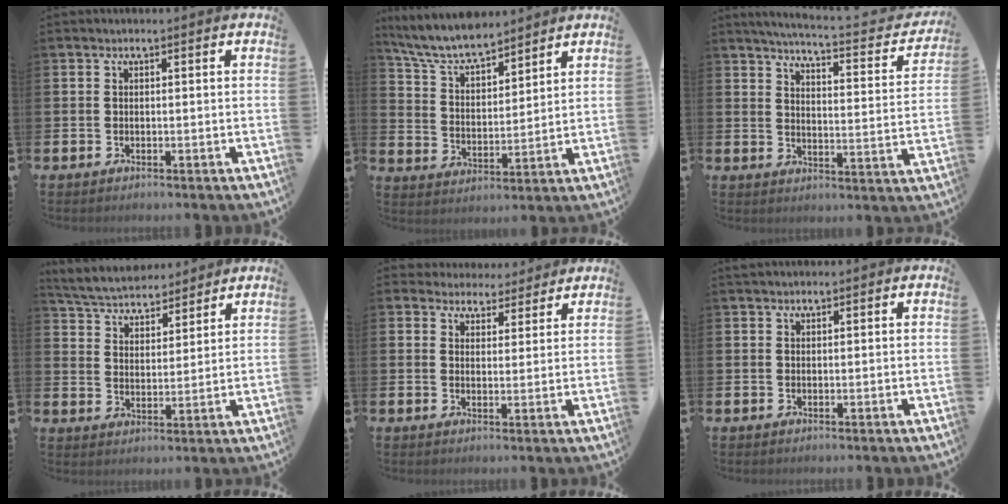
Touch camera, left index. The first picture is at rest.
{"total": 7.4, "force": [6.8, 1.6, 2.3], "torque": [-0.078, -0.034, 0.121]}
{"total": 4.0, "force": [3.8, 0.1, 1.4], "torque": [-0.038, -0.040, 0.053]}
{"total": 5.3, "force": [5.1, 1.2, 0.4], "torque": [-0.036, -0.032, 0.090]}
{"total": 3.7, "force": [3.4, 1.5, -0.2], "torque": [-0.002, -0.024, 0.058]}
{"total": 0.8, "force": [0.8, 0.2, 0.1], "torque": [0.006, -0.001, 0.012]}